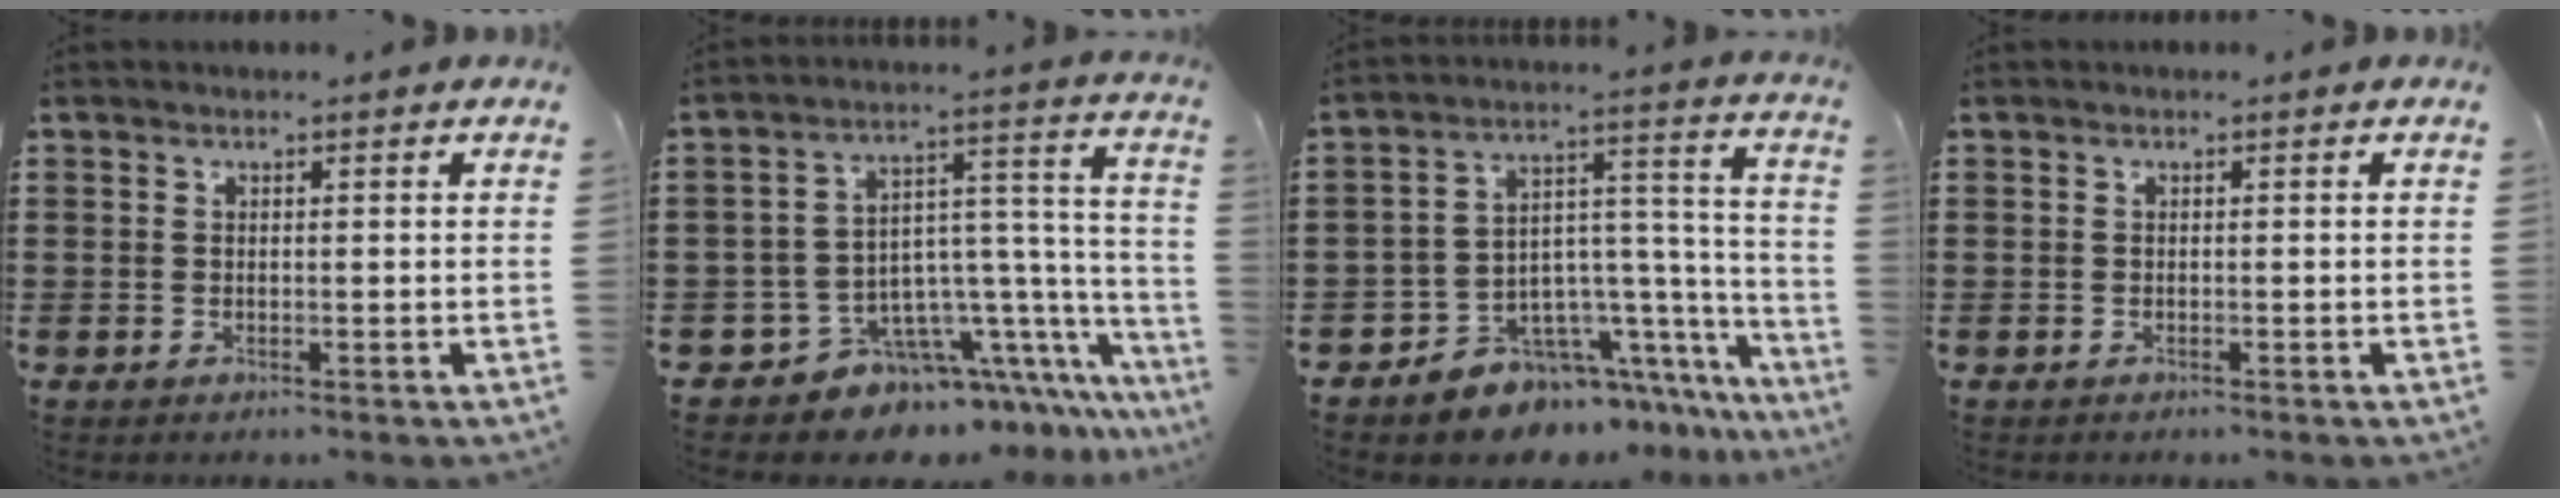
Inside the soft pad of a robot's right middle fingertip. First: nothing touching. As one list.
[{"total": 8.3, "force": [-5.9, 5.2, 2.6], "torque": [-0.056, -0.002, -0.103]}, {"total": 6.9, "force": [-5.7, 3.9, 0.5], "torque": [-0.013, -0.003, -0.103]}, {"total": 0.0}]